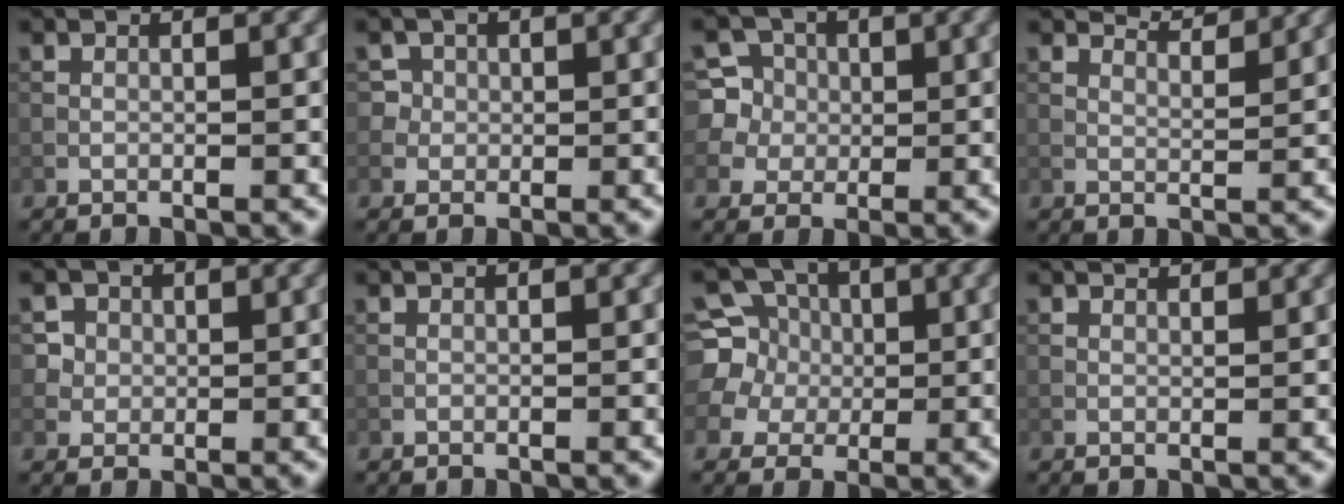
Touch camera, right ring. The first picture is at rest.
{"total": 3.1, "force": [0.9, 2.9, 0.8], "torque": [-0.009, 0.007, 0.015]}
{"total": 6.9, "force": [1.8, 6.4, 1.7], "torque": [-0.051, 0.031, 0.028]}
{"total": 3.2, "force": [3.0, 0.3, 1.0], "torque": [-0.019, -0.007, 0.046]}
{"total": 4.6, "force": [1.7, 4.1, 1.4], "torque": [-0.028, 0.011, 0.029]}
{"total": 0.0}
{"total": 7.7, "force": [1.3, 7.1, 2.6], "torque": [-0.072, 0.033, 0.007]}
{"total": 1.5, "force": [1.4, 0.3, 0.5], "torque": [-0.016, -0.003, 0.017]}